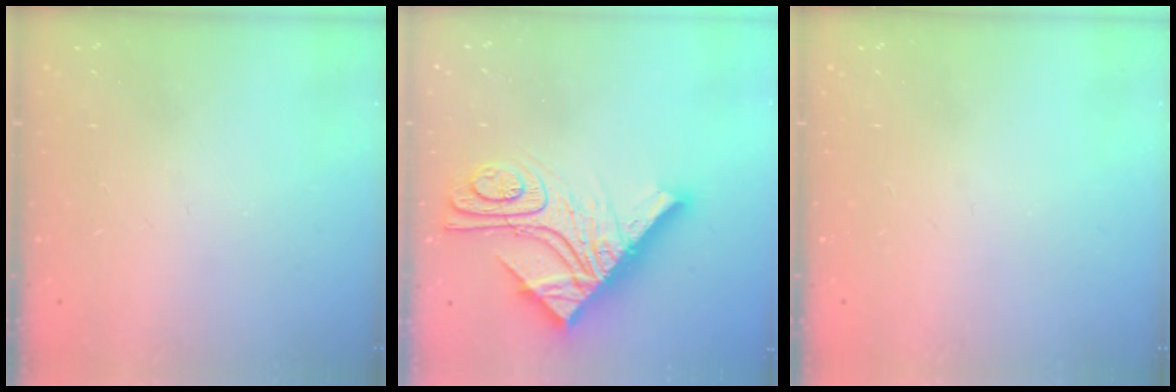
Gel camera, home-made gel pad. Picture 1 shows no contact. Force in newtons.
{"total": 21.2, "press": 21.1, "slide": 1.8}
{"total": 0.0}